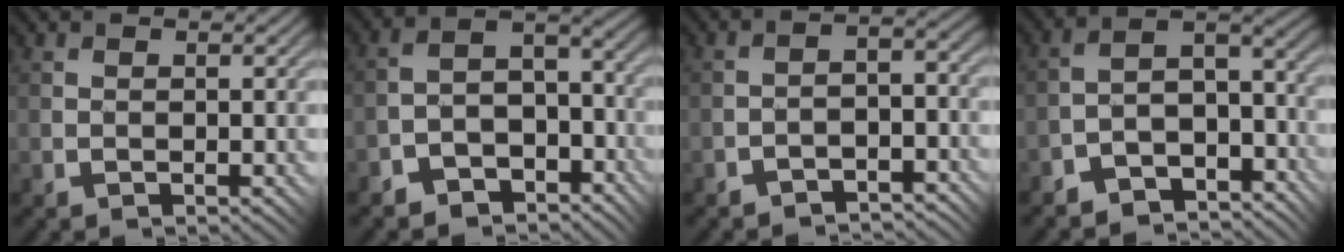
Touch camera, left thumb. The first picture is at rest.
{"total": 7.8, "force": [-5.2, 4.8, 3.3], "torque": [-0.052, -0.015, -0.098]}
{"total": 3.4, "force": [-2.9, 1.3, 1.3], "torque": [-0.010, 0.004, -0.058]}
{"total": 7.9, "force": [-5.7, 4.1, 3.6], "torque": [-0.048, -0.014, -0.106]}